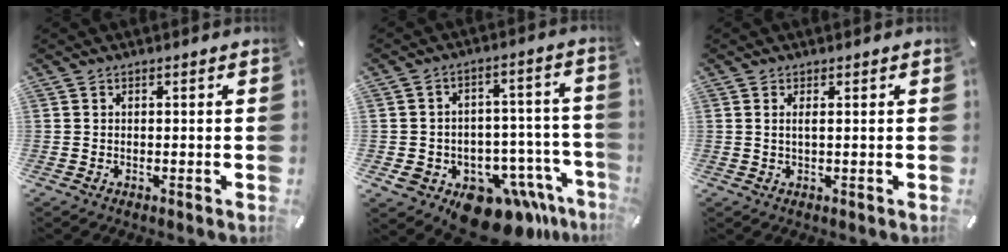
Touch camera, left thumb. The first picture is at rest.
{"total": 14.8, "force": [-9.4, 8.9, 7.1], "torque": [-0.068, 0.056, -0.142]}
{"total": 1.4, "force": [0.4, 0.2, 1.4], "torque": [-0.028, 0.000, 0.006]}